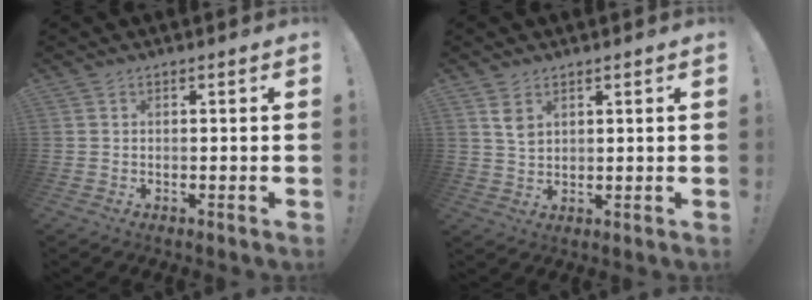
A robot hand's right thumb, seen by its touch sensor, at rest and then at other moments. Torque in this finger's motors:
{"motor_torque": [-0.35, 0.43, -0.15, 0.16, 0.19]}